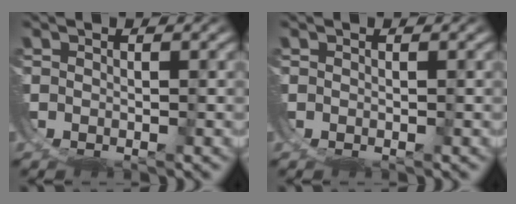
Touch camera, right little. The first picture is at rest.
{"total": 0.0}